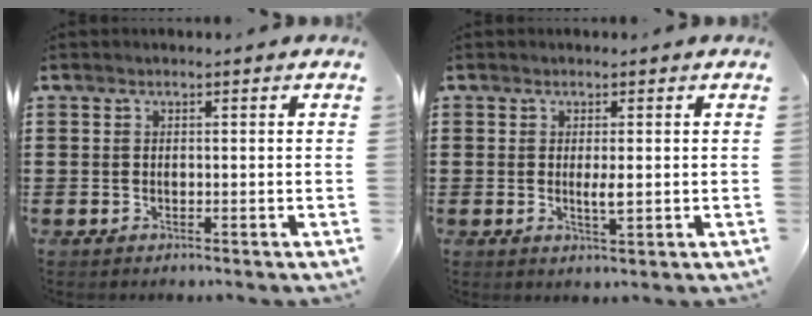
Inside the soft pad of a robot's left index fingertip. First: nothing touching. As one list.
[{"total": 2.3, "force": [0.1, 0.4, 2.2], "torque": [-0.033, -0.009, 0.001]}]